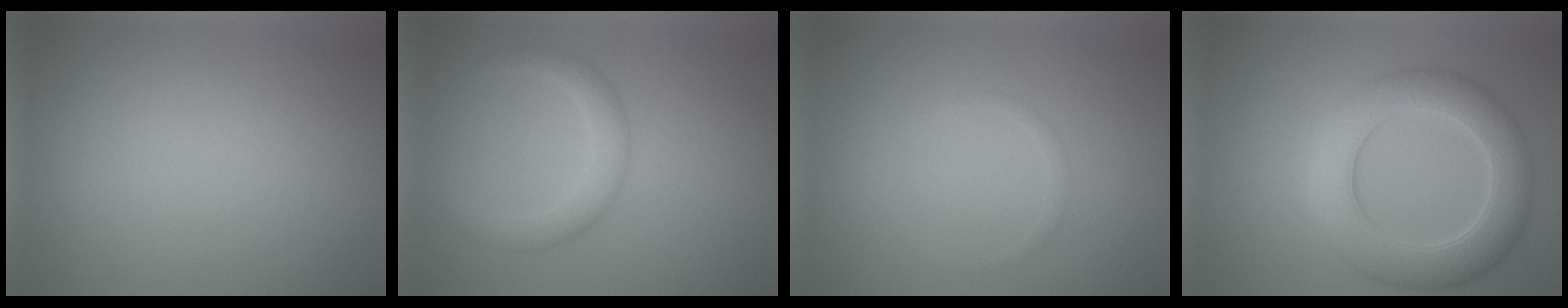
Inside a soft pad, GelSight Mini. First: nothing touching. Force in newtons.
{"total": 3.0, "press": 3.0, "slide": 0.1}
{"total": 0.6, "press": 0.6, "slide": 0.1}
{"total": 7.1, "press": 7.1, "slide": 0.6}